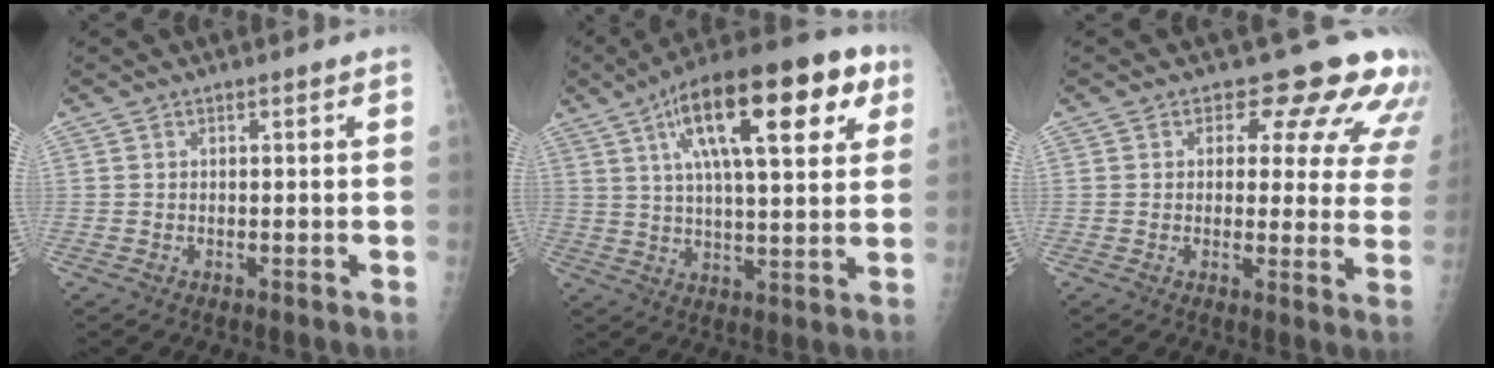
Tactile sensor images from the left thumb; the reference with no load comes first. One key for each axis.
{"total": 21.9, "fx": 9.3, "fy": 7.9, "fz": 18.2, "tx": -0.261, "ty": 0.006, "tz": 0.138}
{"total": 13.3, "fx": 10.1, "fy": 6.2, "fz": 6.1, "tx": -0.013, "ty": -0.056, "tz": 0.089}